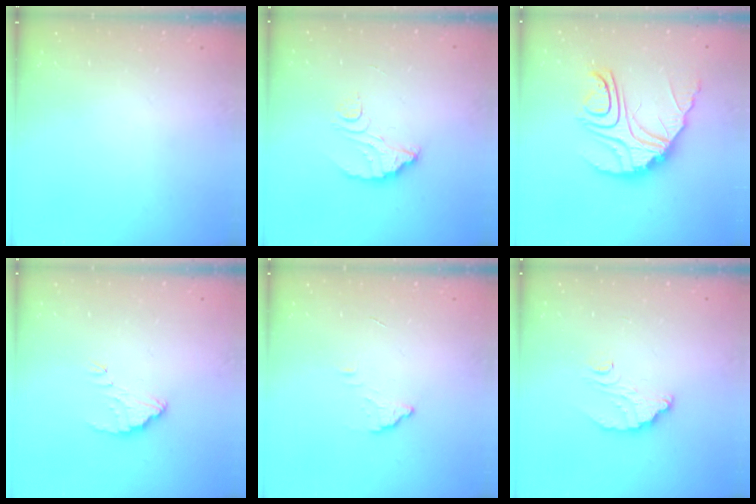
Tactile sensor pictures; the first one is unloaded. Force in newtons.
{"total": 7.5, "press": 7.5, "slide": 0.5}
{"total": 14.5, "press": 14.4, "slide": 0.9}
{"total": 3.1, "press": 3.0, "slide": 0.2}
{"total": 2.8, "press": 2.8, "slide": 0.2}
{"total": 6.4, "press": 6.4, "slide": 0.1}